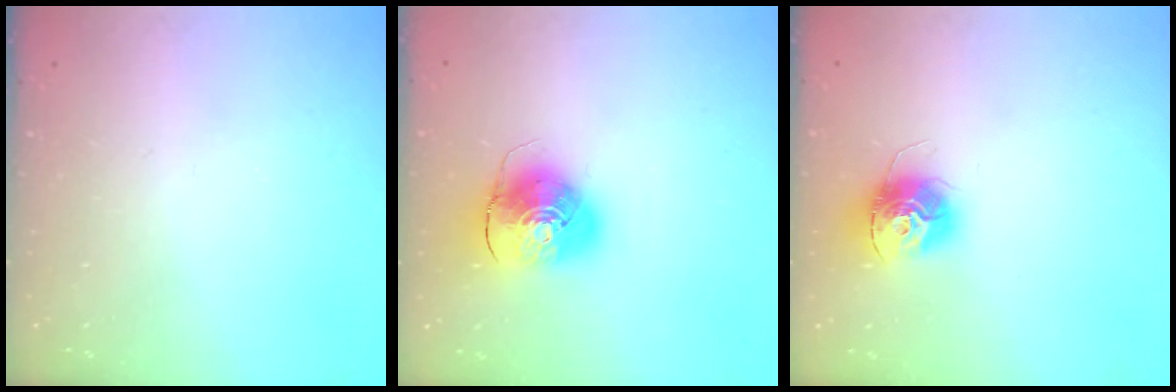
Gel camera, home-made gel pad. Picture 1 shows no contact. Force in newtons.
{"total": 9.7, "press": 9.6, "slide": 1.4}
{"total": 13.6, "press": 13.5, "slide": 1.3}